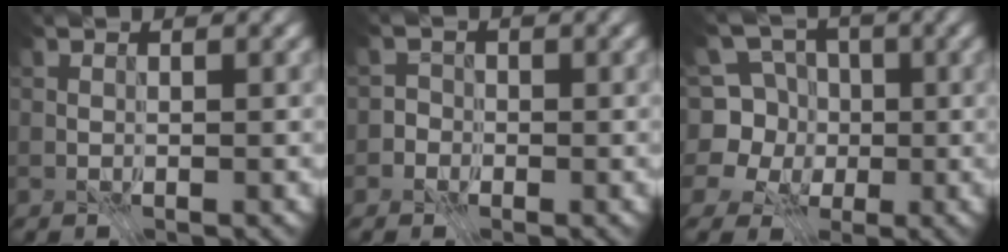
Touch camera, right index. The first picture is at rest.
{"total": 1.9, "force": [-1.0, 1.6, 0.1], "torque": [0.022, 0.006, -0.032]}
{"total": 6.5, "force": [-0.6, 5.8, 2.8], "torque": [-0.043, 0.012, -0.042]}